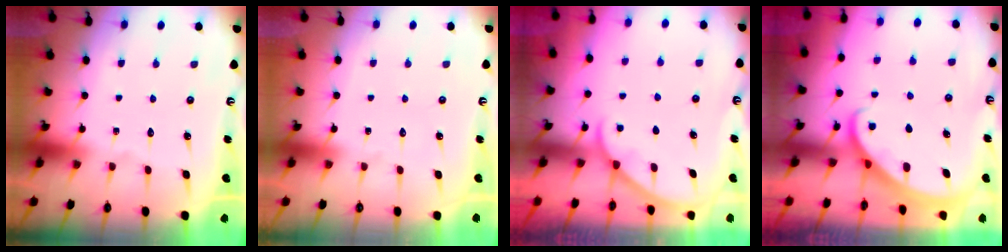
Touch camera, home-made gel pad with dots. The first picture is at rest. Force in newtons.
{"total": 0.0}
{"total": 2.9, "press": 2.8, "slide": 0.3}
{"total": 1.9, "press": 1.9, "slide": 0.2}